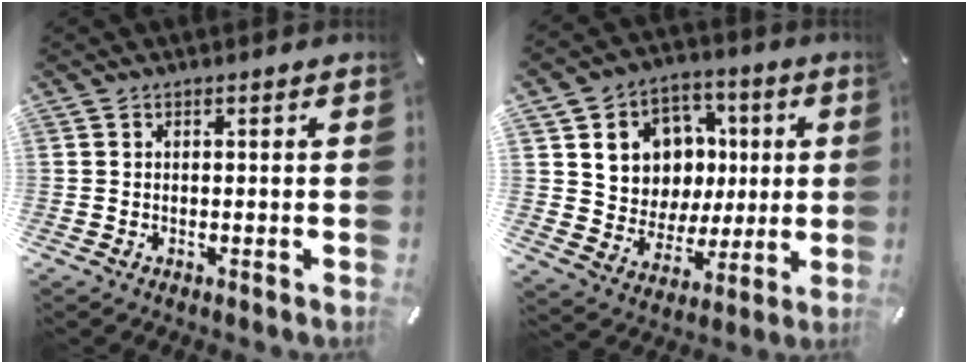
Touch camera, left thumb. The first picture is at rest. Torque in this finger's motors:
{"motor_torque": [1.82, 2.69, 0.27, -0.15, 0.36]}